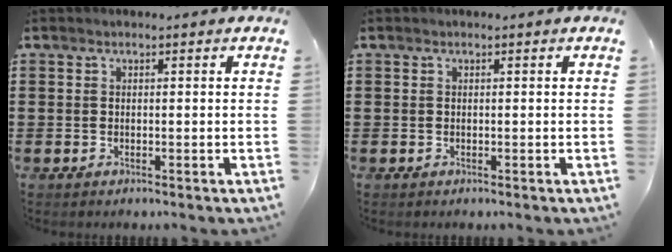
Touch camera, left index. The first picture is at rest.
{"total": 0.0}